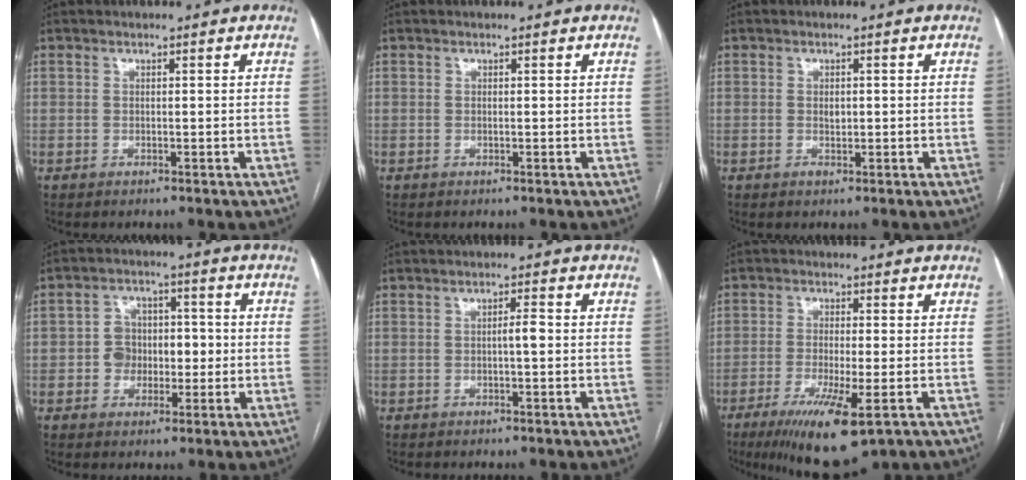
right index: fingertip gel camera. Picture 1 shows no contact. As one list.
[{"total": 0.0}, {"total": 1.3, "force": [-0.1, 0.8, 1.0], "torque": [-0.018, 0.000, 0.000]}, {"total": 6.0, "force": [-0.8, 5.1, 3.1], "torque": [-0.048, 0.027, -0.012]}, {"total": 1.9, "force": [-0.2, 0.2, 1.9], "torque": [-0.031, 0.003, -0.004]}, {"total": 11.0, "force": [-5.6, 1.8, 9.4], "torque": [-0.160, -0.030, -0.087]}]